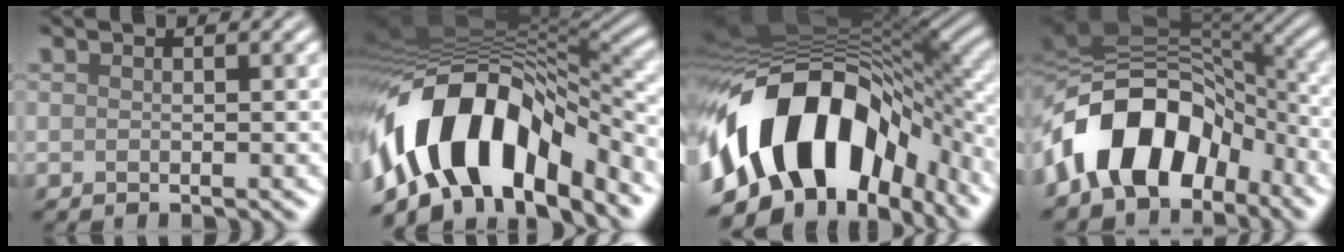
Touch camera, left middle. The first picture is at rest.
{"total": 13.6, "force": [-5.9, 7.1, 10.0], "torque": [-0.169, 0.009, -0.109]}
{"total": 14.9, "force": [-5.2, 8.9, 10.9], "torque": [-0.179, 0.009, -0.094]}
{"total": 12.3, "force": [-4.8, 7.7, 8.3], "torque": [-0.137, 0.023, -0.094]}